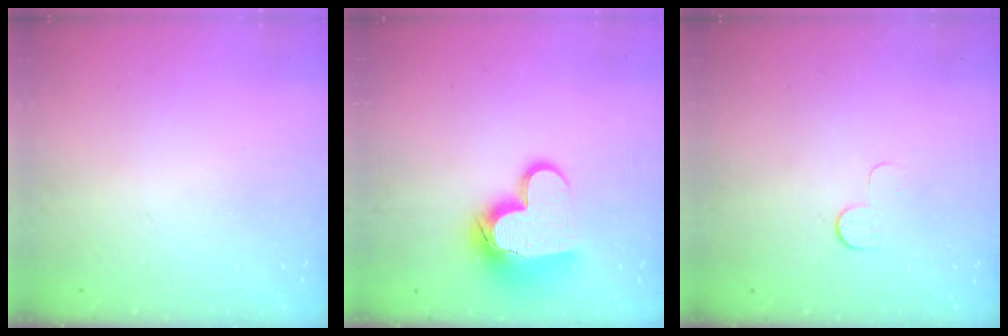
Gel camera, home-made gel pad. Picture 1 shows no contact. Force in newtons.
{"total": 14.3, "press": 14.3, "slide": 1.1}
{"total": 5.1, "press": 5.1, "slide": 0.5}